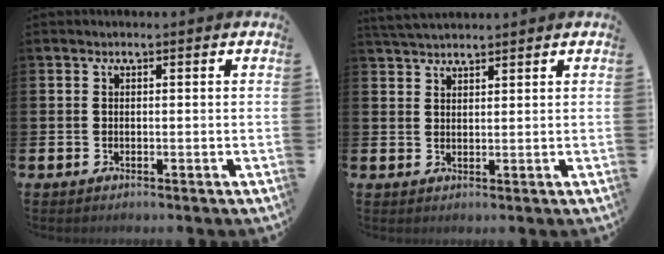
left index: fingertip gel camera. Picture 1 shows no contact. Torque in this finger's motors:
{"motor_torque": [-0.02, -0.26, 0.42, 0.13]}